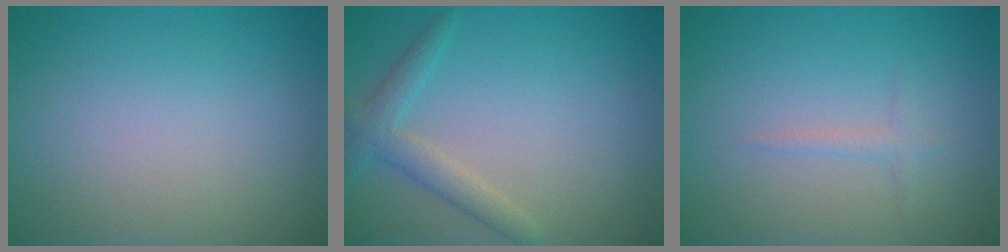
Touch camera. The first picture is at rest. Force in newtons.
{"total": 2.6, "press": 2.6, "slide": 0.1}
{"total": 1.3, "press": 1.3, "slide": 0.0}